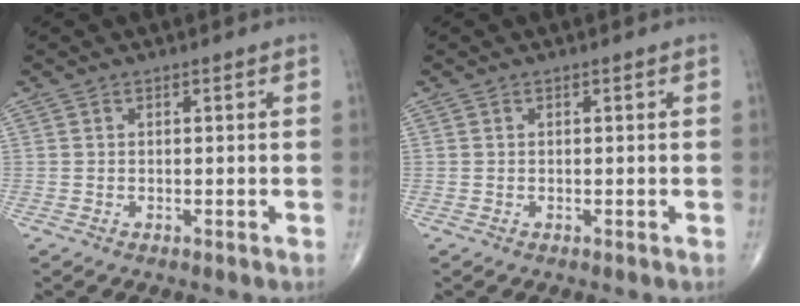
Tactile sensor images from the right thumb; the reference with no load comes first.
{"total": 0.0}